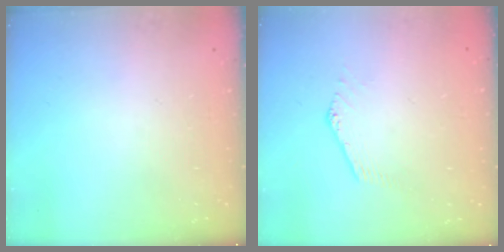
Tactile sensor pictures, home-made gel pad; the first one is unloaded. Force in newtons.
{"total": 0.7, "press": 0.6, "slide": 0.2}